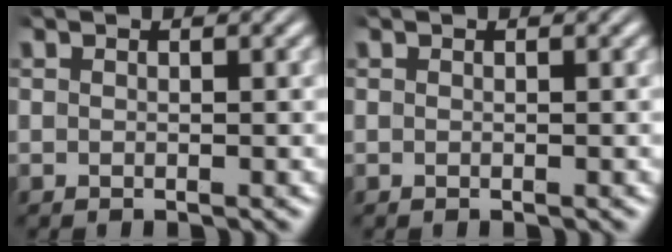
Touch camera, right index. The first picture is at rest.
{"total": 0.0}